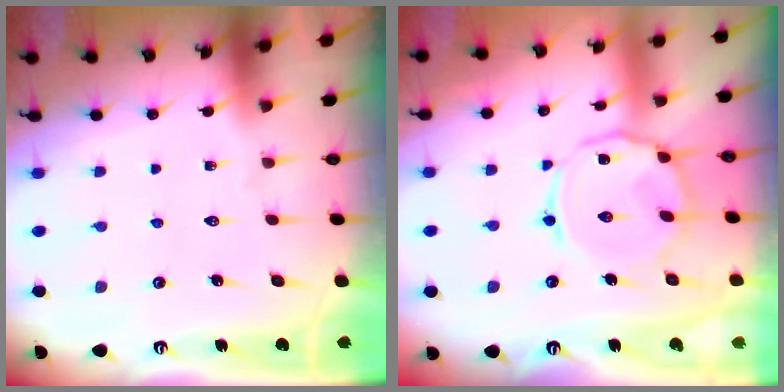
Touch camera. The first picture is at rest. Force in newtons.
{"total": 10.8, "press": 10.7, "slide": 1.0}